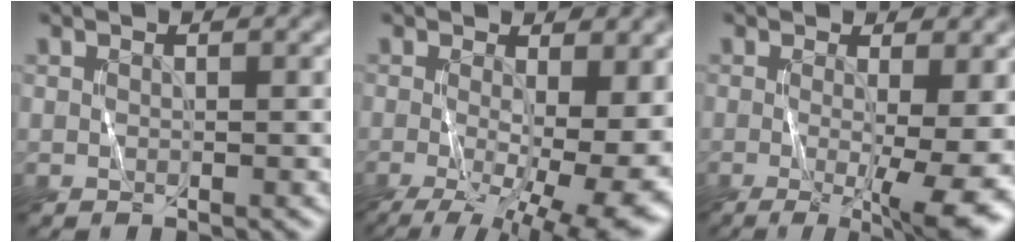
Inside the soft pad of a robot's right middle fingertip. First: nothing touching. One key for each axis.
{"total": 13.2, "fx": -2.4, "fy": 5.6, "fz": 11.7, "tx": -0.168, "ty": -0.030, "tz": -0.012}
{"total": 9.5, "fx": -1.5, "fy": 3.0, "fz": 8.9, "tx": -0.120, "ty": -0.017, "tz": -0.015}